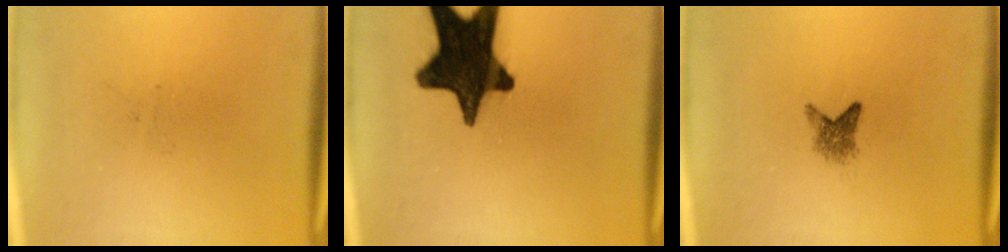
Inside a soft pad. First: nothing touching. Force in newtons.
{"total": 17.7}
{"total": 2.1}